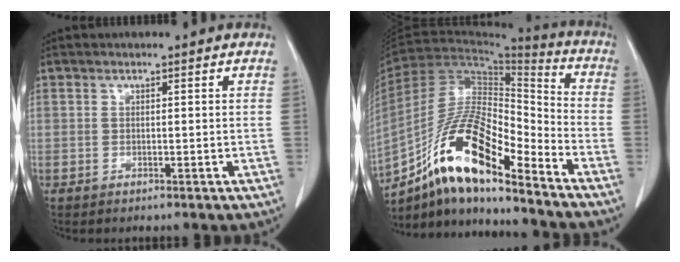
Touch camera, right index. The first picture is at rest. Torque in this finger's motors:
{"motor_torque": [1.09, -1.05, 0.66, 0.16]}